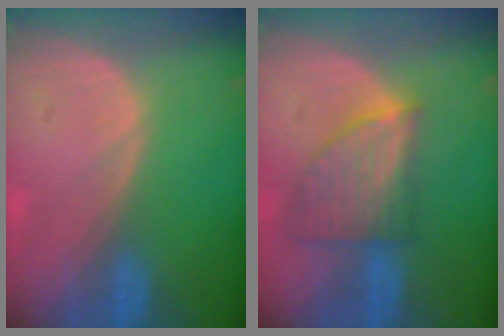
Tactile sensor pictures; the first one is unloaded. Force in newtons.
{"total": 7.3, "press": 6.8, "slide": 2.7}